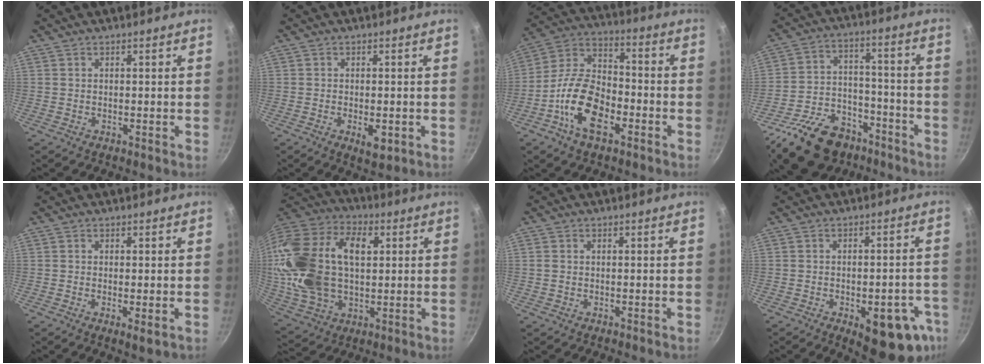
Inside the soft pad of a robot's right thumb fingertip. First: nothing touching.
{"total": 3.9, "force": [-1.2, 1.7, 3.2], "torque": [-0.045, -0.003, -0.014]}
{"total": 15.6, "force": [-6.0, 8.5, 11.5], "torque": [-0.199, 0.046, -0.128]}
{"total": 19.9, "force": [-13.1, 11.9, 9.2], "torque": [-0.133, 0.084, -0.205]}
{"total": 2.1, "force": [-0.3, 0.4, 2.0], "torque": [-0.038, -0.010, -0.006]}
{"total": 25.9, "force": [4.0, 16.5, 19.5], "torque": [-0.377, 0.019, 0.069]}
{"total": 0.9, "force": [0.0, 0.8, 0.5], "torque": [-0.010, 0.003, -0.001]}
{"total": 15.0, "force": [-6.2, 6.9, 11.8], "torque": [-0.092, 0.015, -0.074]}